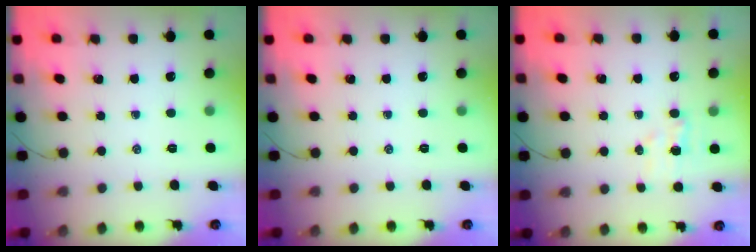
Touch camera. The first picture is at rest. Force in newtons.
{"total": 0.0}
{"total": 5.4, "press": 5.3, "slide": 1.2}